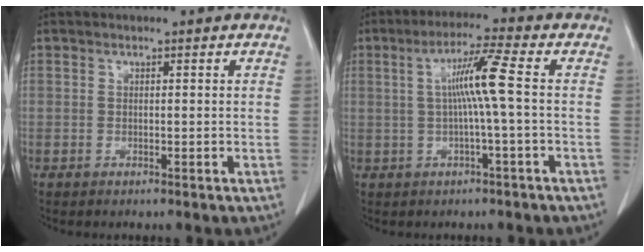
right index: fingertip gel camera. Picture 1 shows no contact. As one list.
[{"total": 6.7, "force": [0.3, -1.2, 6.6], "torque": [-0.120, 0.011, 0.008]}]